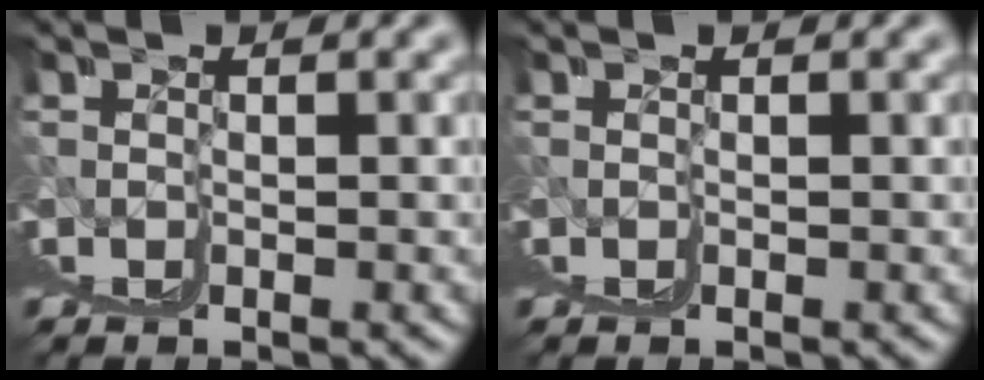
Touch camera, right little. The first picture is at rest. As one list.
[{"total": 0.0}]